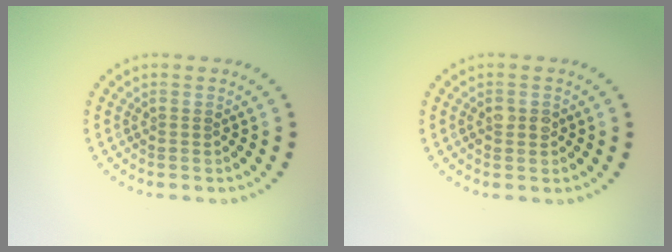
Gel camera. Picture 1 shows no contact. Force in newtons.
{"total": 1.6, "press": 1.6, "slide": 0.3}